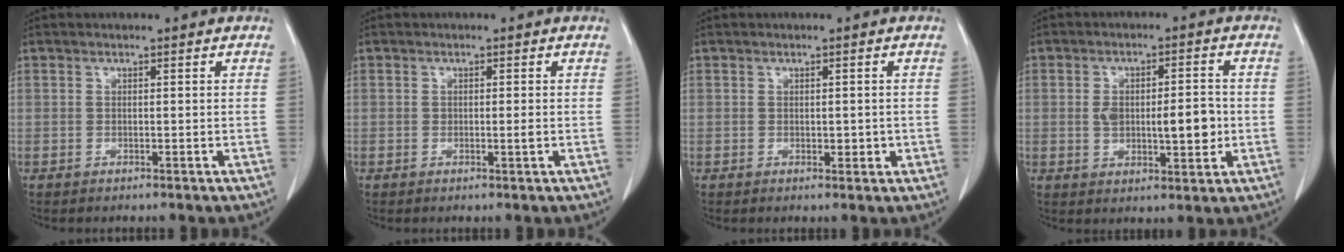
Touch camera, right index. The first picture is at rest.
{"total": 1.1, "force": [-0.1, 0.2, 1.1], "torque": [-0.018, -0.003, -0.001]}
{"total": 1.7, "force": [-0.1, 1.0, 1.4], "torque": [-0.013, 0.000, 0.004]}
{"total": 8.6, "force": [-0.4, 3.4, 7.9], "torque": [-0.130, 0.008, 0.002]}